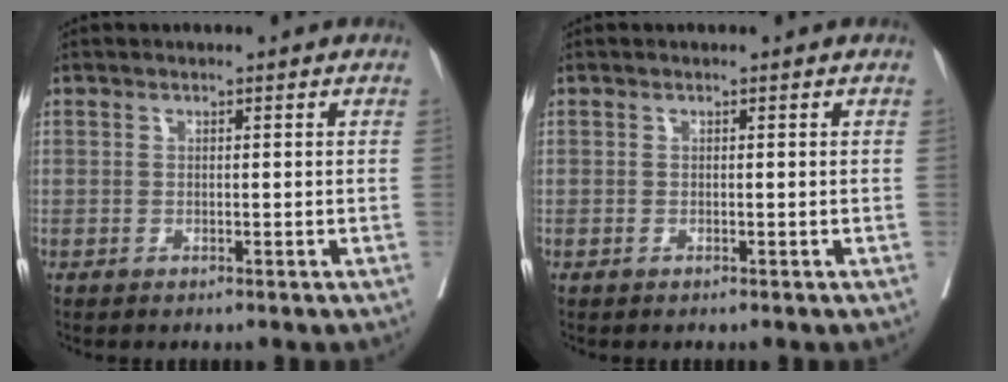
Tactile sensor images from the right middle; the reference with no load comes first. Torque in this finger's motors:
{"motor_torque": [-0.03, -0.02, 0.00, 0.00]}